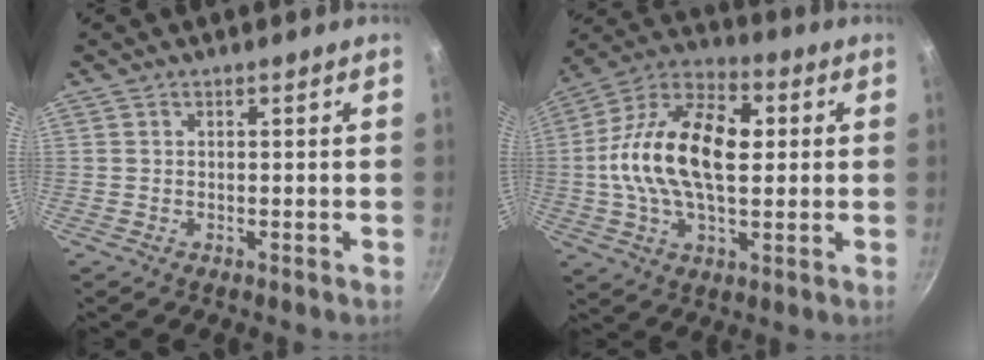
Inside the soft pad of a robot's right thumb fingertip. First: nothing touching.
{"total": 20.3, "force": [1.6, 11.4, 16.7], "torque": [-0.288, 0.028, 0.007]}